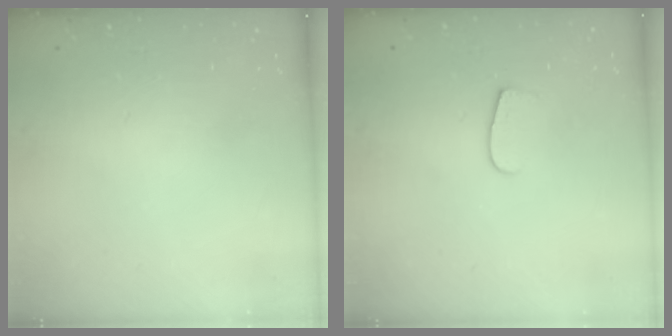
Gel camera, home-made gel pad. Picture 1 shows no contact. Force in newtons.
{"total": 5.5, "press": 5.5, "slide": 0.5}